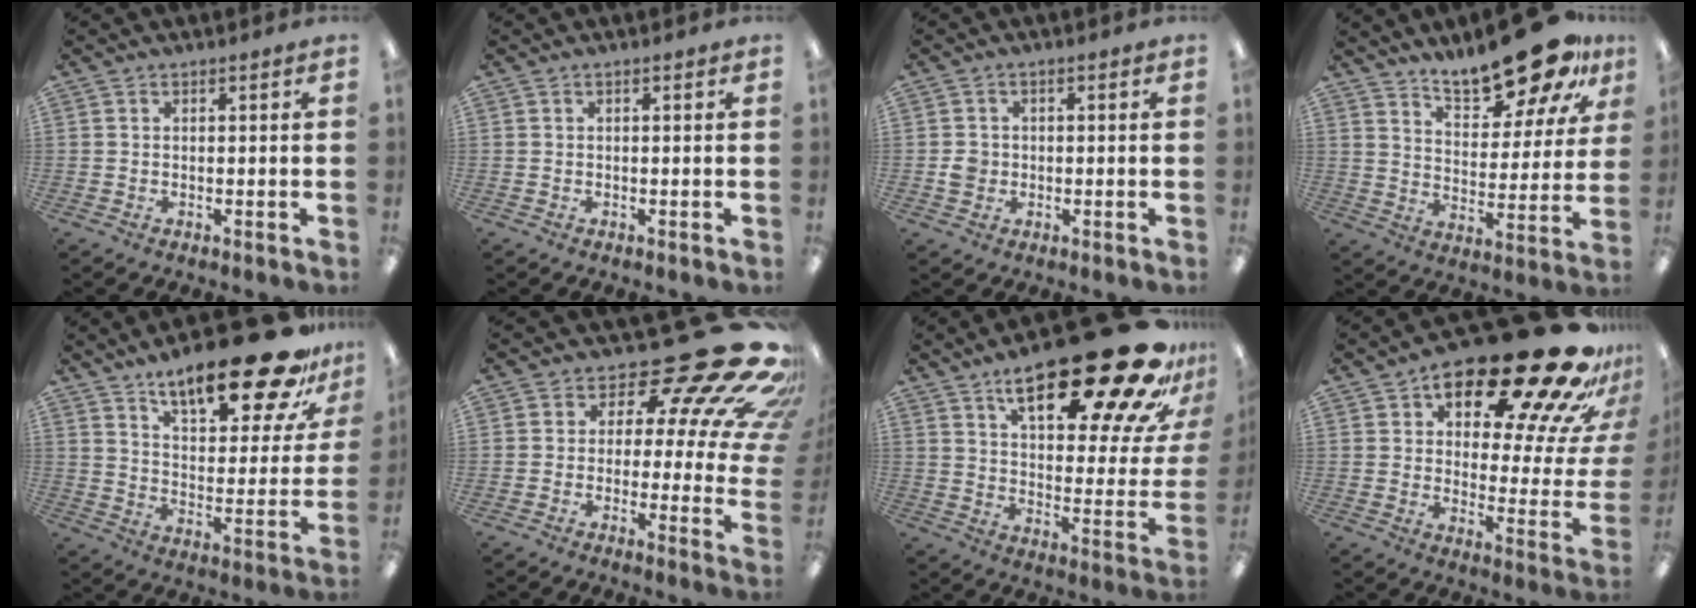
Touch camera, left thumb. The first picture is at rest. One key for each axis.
{"total": 0.0}
{"total": 3.3, "fx": -0.6, "fy": 3.0, "fz": 1.3, "tx": -0.015, "ty": 0.002, "tz": -0.013}
{"total": 18.4, "fx": 14.9, "fy": 5.6, "fz": 9.2, "tx": -0.135, "ty": -0.099, "tz": 0.252}
{"total": 23.9, "fx": 17.1, "fy": 7.1, "fz": 15.1, "tx": -0.220, "ty": -0.110, "tz": 0.278}
{"total": 20.4, "fx": 14.2, "fy": 7.1, "fz": 12.9, "tx": -0.148, "ty": -0.119, "tz": 0.232}
{"total": 31.6, "fx": 19.1, "fy": 10.6, "fz": 22.8, "tx": -0.305, "ty": -0.129, "tz": 0.305}
{"total": 26.6, "fx": 17.6, "fy": 8.6, "fz": 18.0, "tx": -0.234, "ty": -0.128, "tz": 0.281}